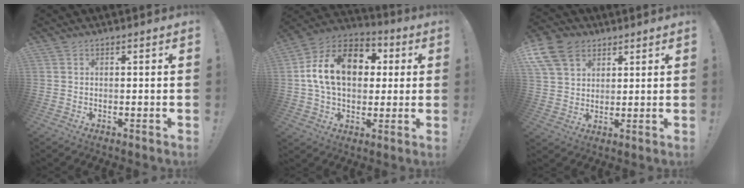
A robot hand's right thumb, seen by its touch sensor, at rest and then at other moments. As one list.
[{"total": 19.3, "force": [3.6, 13.6, 13.1], "torque": [-0.211, 0.009, 0.066]}, {"total": 12.3, "force": [6.5, 8.7, 5.7], "torque": [-0.117, -0.032, 0.131]}]